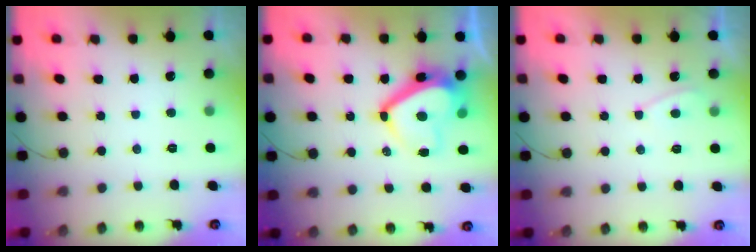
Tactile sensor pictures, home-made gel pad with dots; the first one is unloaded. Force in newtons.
{"total": 13.4, "press": 13.3, "slide": 1.6}
{"total": 2.9, "press": 2.9, "slide": 0.3}